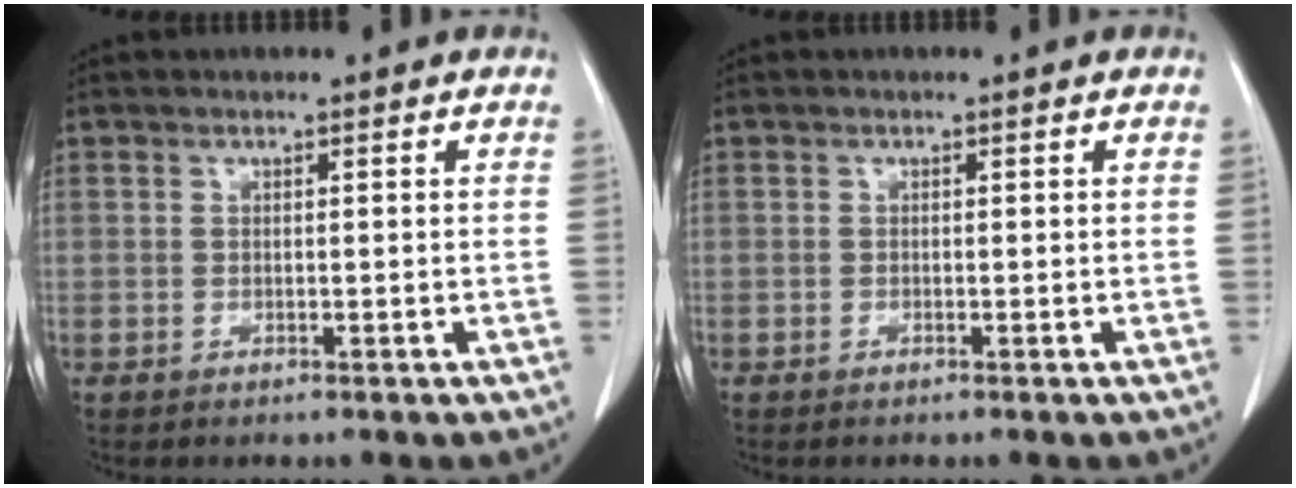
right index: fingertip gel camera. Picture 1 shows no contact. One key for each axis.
{"total": 0.0}